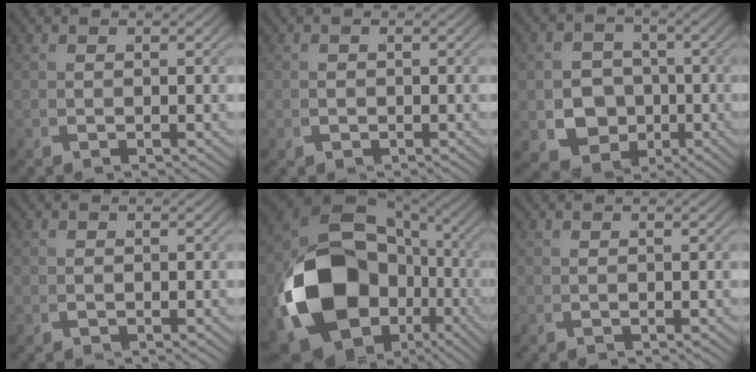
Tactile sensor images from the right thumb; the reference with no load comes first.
{"total": 0.6, "force": [-0.1, 0.6, 0.0], "torque": [-0.003, -0.005, 0.001]}
{"total": 10.2, "force": [-3.4, 8.8, 3.8], "torque": [-0.074, -0.055, -0.041]}
{"total": 0.0}
{"total": 20.7, "force": [-2.7, 14.3, 14.6], "torque": [-0.342, -0.089, 0.000]}
{"total": 0.0}